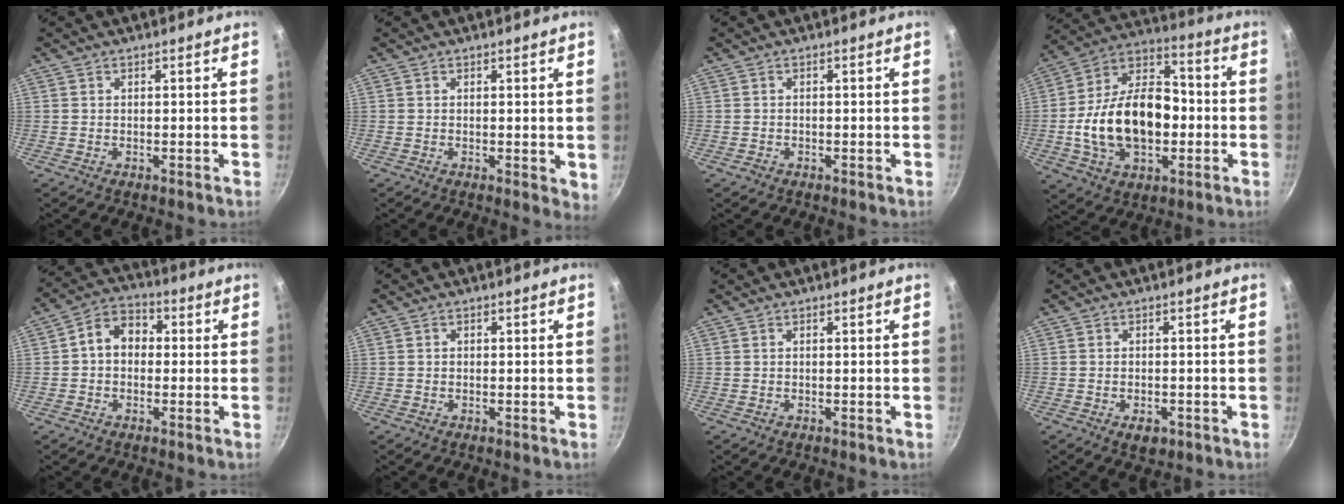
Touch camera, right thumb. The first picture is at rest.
{"total": 2.6, "force": [0.3, 1.1, 2.3], "torque": [-0.026, -0.007, 0.003]}
{"total": 0.8, "force": [-0.5, 0.6, 0.3], "torque": [-0.010, 0.004, -0.008]}
{"total": 21.7, "force": [-2.8, 14.1, 16.3], "torque": [-0.256, 0.044, -0.051]}
{"total": 7.6, "force": [0.2, 5.9, 4.7], "torque": [-0.043, 0.024, -0.016]}
{"total": 0.5, "force": [-0.1, 0.5, 0.1], "torque": [-0.001, 0.003, -0.003]}
{"total": 0.0}
{"total": 3.2, "force": [-1.5, 1.9, 2.1], "torque": [-0.033, 0.005, -0.016]}